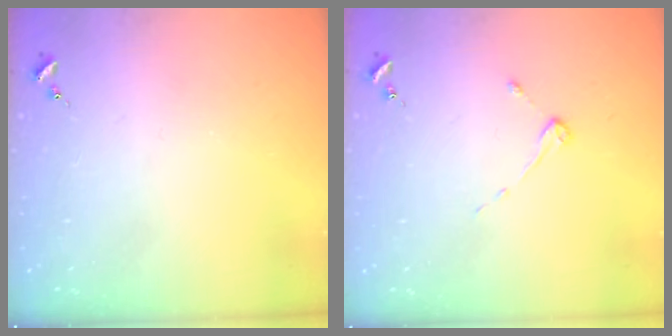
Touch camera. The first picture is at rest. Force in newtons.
{"total": 2.7, "press": 2.7, "slide": 0.3}